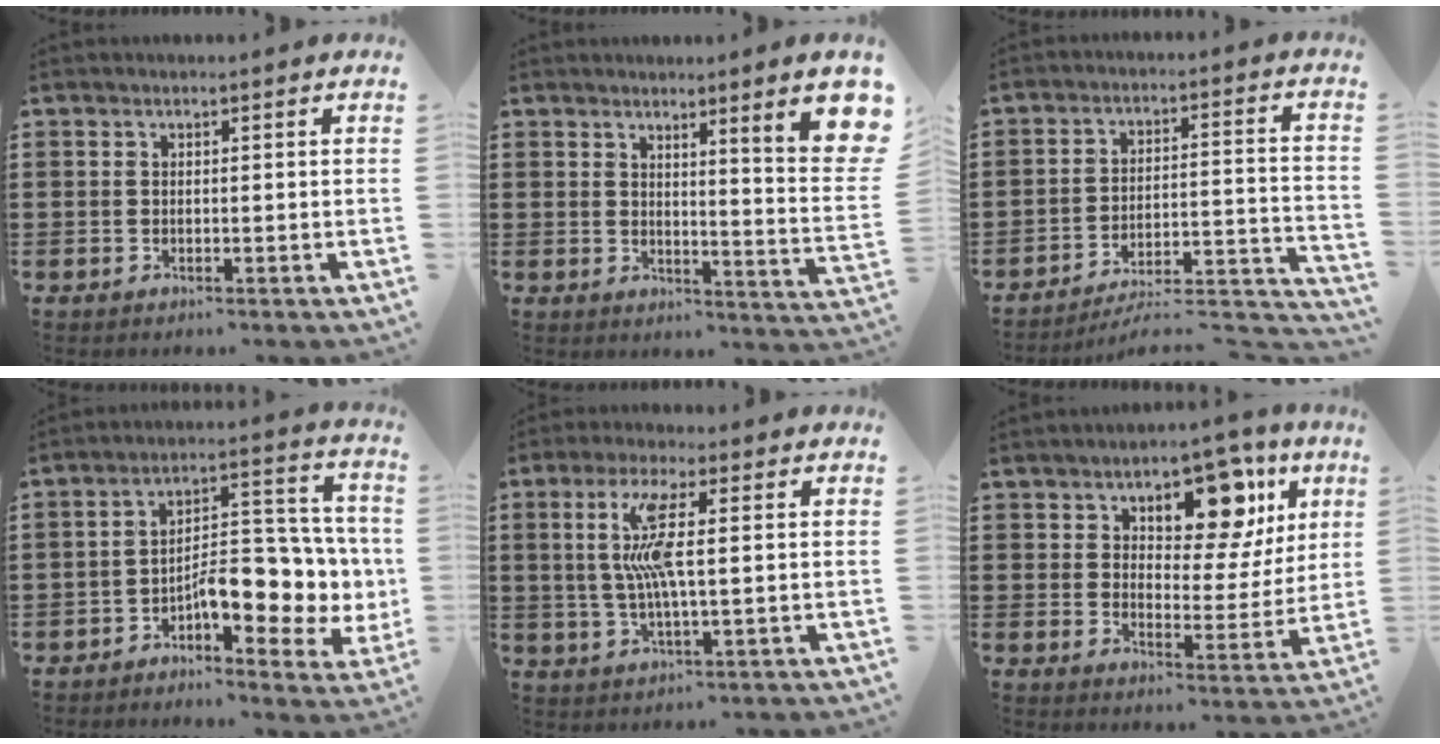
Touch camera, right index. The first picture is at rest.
{"total": 6.7, "force": [3.6, 0.1, 5.7], "torque": [-0.093, -0.029, 0.055]}
{"total": 4.9, "force": [-4.5, 0.4, 1.8], "torque": [-0.032, -0.011, -0.094]}
{"total": 8.9, "force": [-2.0, 4.7, 7.3], "torque": [-0.097, -0.009, -0.036]}
{"total": 8.1, "force": [1.2, 1.1, 7.9], "torque": [-0.178, -0.012, 0.007]}
{"total": 10.3, "force": [6.6, 5.0, 6.3], "torque": [-0.100, -0.028, 0.109]}